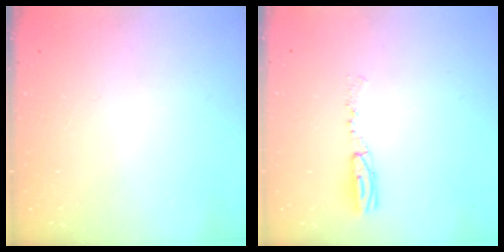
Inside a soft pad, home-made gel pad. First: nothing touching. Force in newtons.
{"total": 4.6, "press": 4.0, "slide": 2.1}